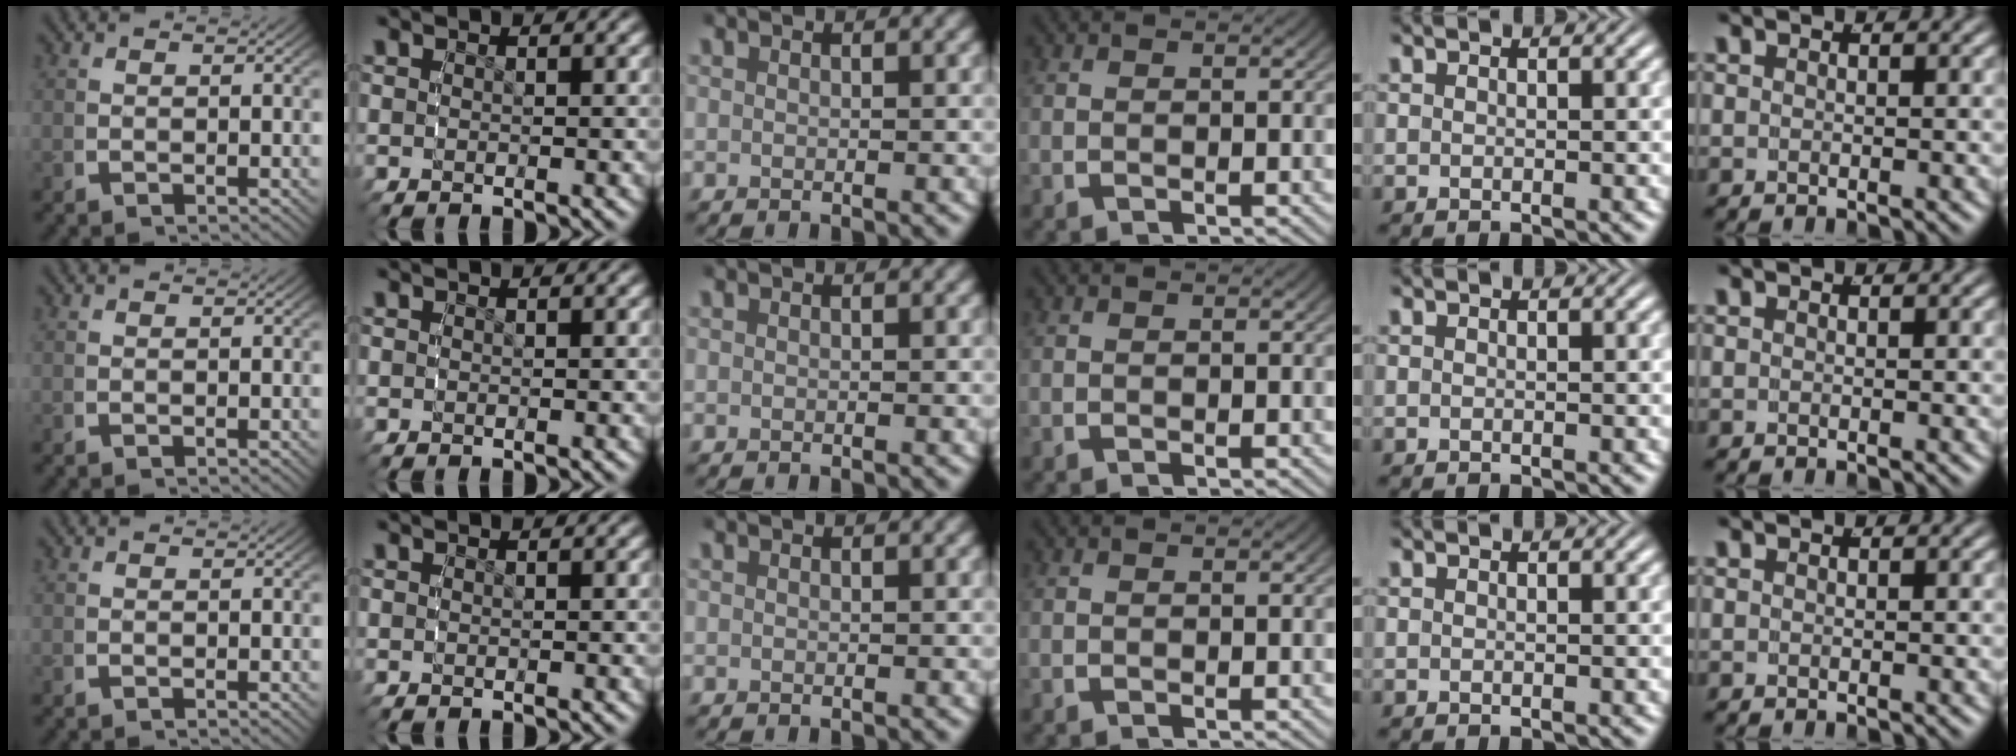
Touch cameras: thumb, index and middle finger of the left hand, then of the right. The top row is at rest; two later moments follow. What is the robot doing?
{"motion": "reach", "object": "toothpaste"}